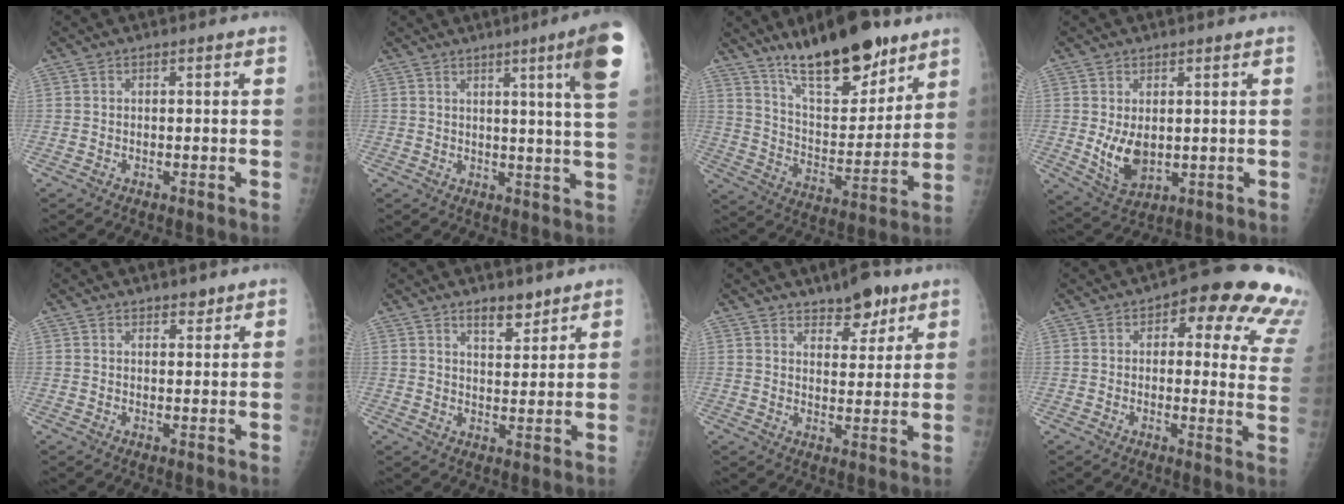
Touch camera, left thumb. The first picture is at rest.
{"total": 11.9, "force": [5.7, -0.4, 10.5], "torque": [-0.137, -0.033, 0.064]}
{"total": 19.3, "force": [14.0, 6.6, 11.6], "torque": [-0.139, -0.084, 0.238]}
{"total": 6.4, "force": [0.5, 4.2, 4.8], "torque": [-0.072, -0.018, 0.026]}
{"total": 2.1, "force": [1.7, 0.9, 0.7], "torque": [0.005, -0.010, 0.024]}
{"total": 4.9, "force": [3.8, 2.0, 2.3], "torque": [-0.019, -0.029, 0.064]}
{"total": 7.2, "force": [5.3, 3.2, 3.8], "torque": [-0.023, -0.031, 0.078]}
{"total": 17.5, "force": [11.0, 7.3, 11.5], "torque": [-0.074, -0.037, 0.099]}